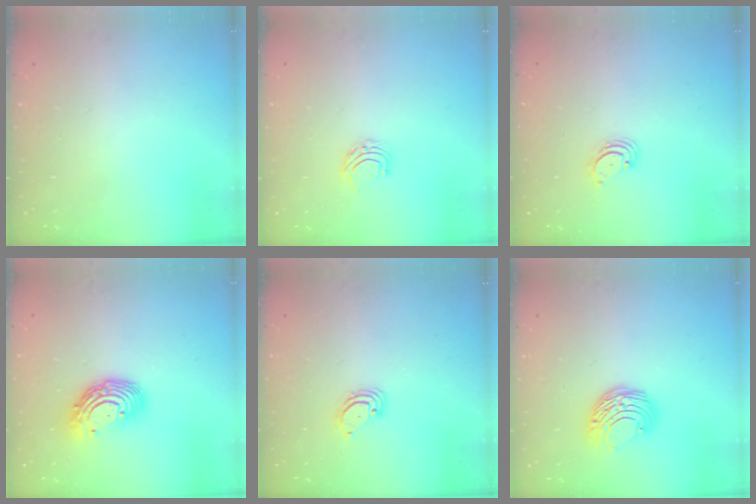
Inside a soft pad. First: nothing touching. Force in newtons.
{"total": 5.0, "press": 5.0, "slide": 0.4}
{"total": 2.7, "press": 2.7, "slide": 0.3}
{"total": 11.9, "press": 11.8, "slide": 1.3}
{"total": 3.7, "press": 3.7, "slide": 0.3}
{"total": 8.7, "press": 8.6, "slide": 0.6}